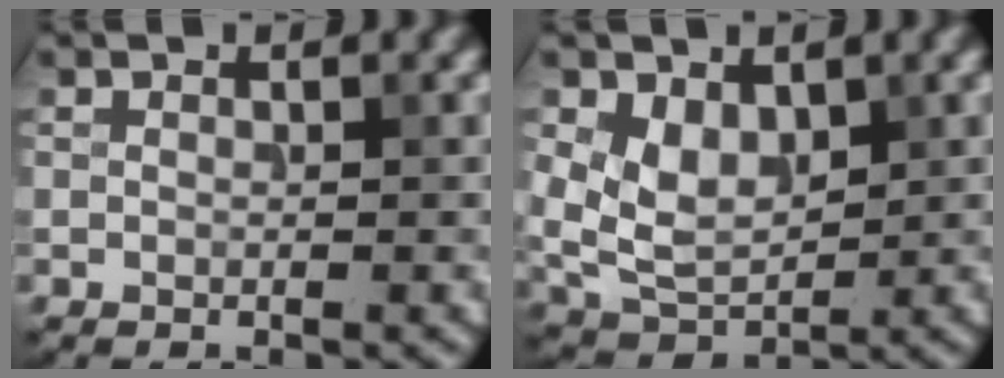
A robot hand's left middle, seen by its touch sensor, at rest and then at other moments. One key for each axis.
{"total": 4.2, "fx": 1.0, "fy": 2.8, "fz": 2.9, "tx": -0.064, "ty": -0.007, "tz": 0.024}